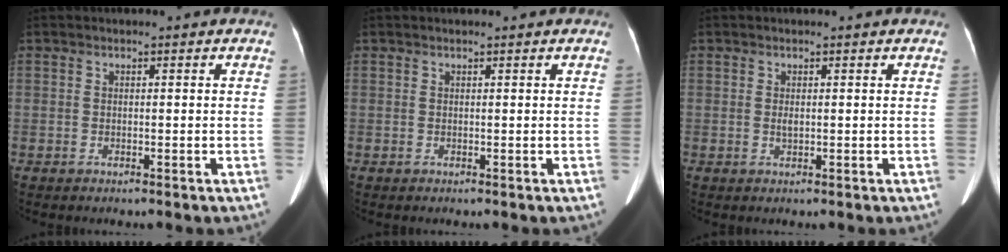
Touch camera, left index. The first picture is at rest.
{"total": 0.8, "force": [0.7, 0.0, 0.3], "torque": [-0.007, 0.010, 0.013]}
{"total": 0.9, "force": [0.2, 0.3, 0.8], "torque": [-0.015, -0.001, 0.005]}